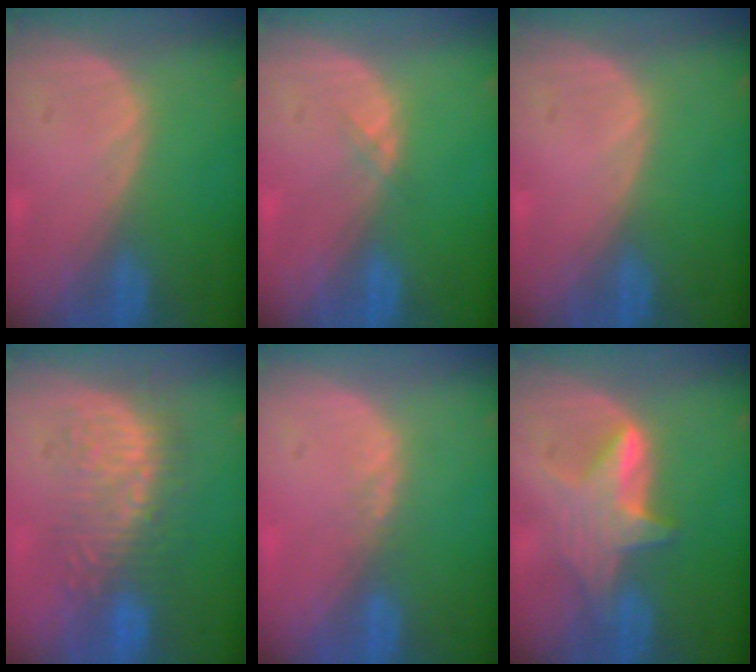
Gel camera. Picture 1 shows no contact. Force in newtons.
{"total": 0.6, "press": 0.6, "slide": 0.1}
{"total": 0.0}
{"total": 8.7, "press": 8.6, "slide": 1.6}
{"total": 1.3, "press": 1.1, "slide": 0.7}
{"total": 6.0, "press": 5.9, "slide": 1.1}